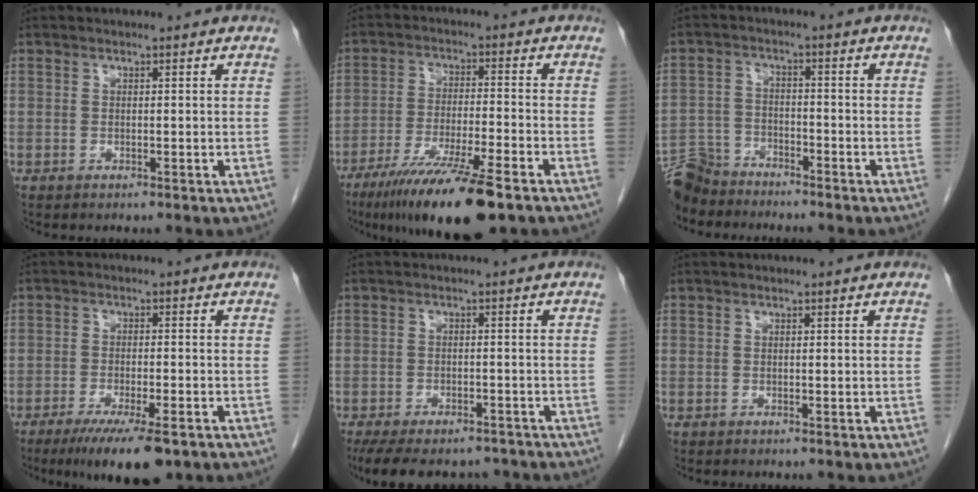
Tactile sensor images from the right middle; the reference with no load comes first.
{"total": 14.5, "force": [-10.0, 1.0, 10.5], "torque": [-0.181, -0.039, -0.169]}
{"total": 7.8, "force": [-7.3, 2.5, 1.4], "torque": [-0.033, -0.012, -0.139]}
{"total": 9.6, "force": [-6.5, 1.8, 6.9], "torque": [-0.103, -0.019, -0.099]}
{"total": 13.2, "force": [-10.8, 5.3, 5.4], "torque": [-0.109, -0.002, -0.144]}
{"total": 0.0}